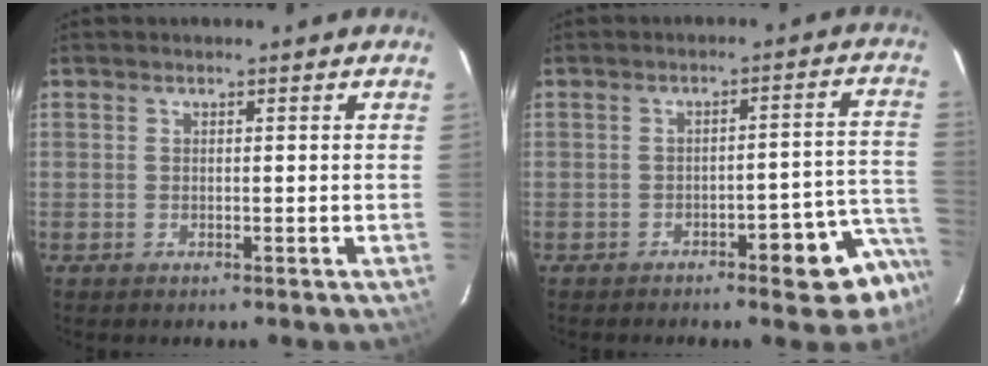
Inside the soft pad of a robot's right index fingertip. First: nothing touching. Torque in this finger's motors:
{"motor_torque": [0.87, -0.75, 0.14, 0.01]}